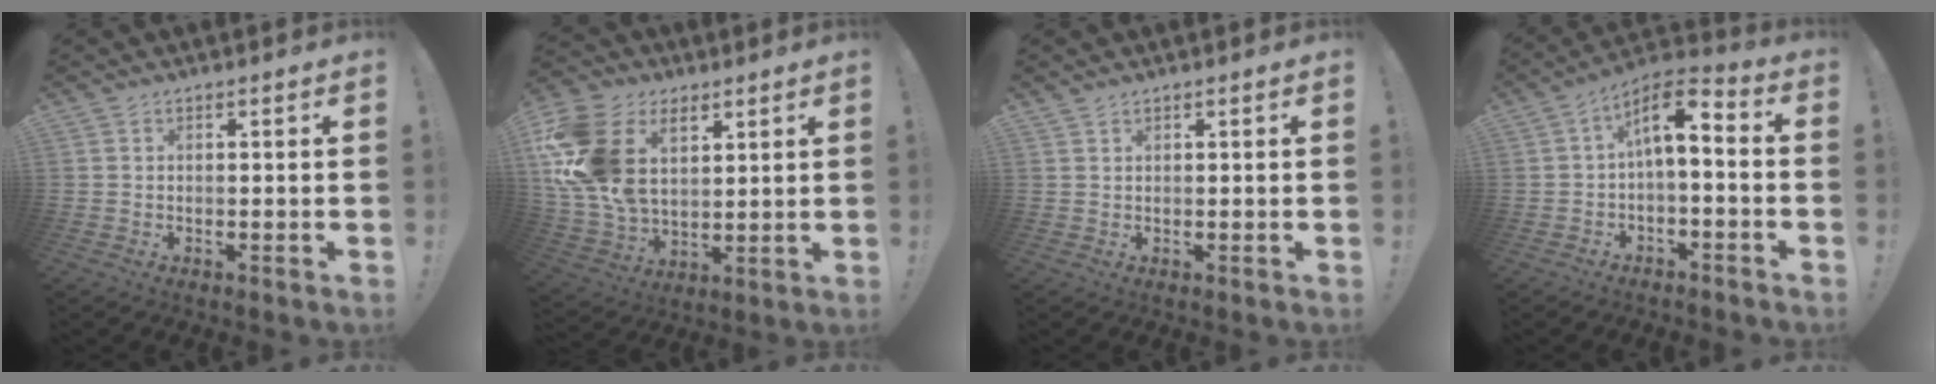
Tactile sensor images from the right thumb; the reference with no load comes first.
{"total": 21.5, "force": [7.7, 14.8, 13.6], "torque": [-0.280, -0.035, 0.143]}
{"total": 1.0, "force": [1.0, 0.3, 0.2], "torque": [0.003, -0.003, 0.017]}
{"total": 8.6, "force": [0.5, 3.5, 7.9], "torque": [-0.130, 0.004, 0.006]}